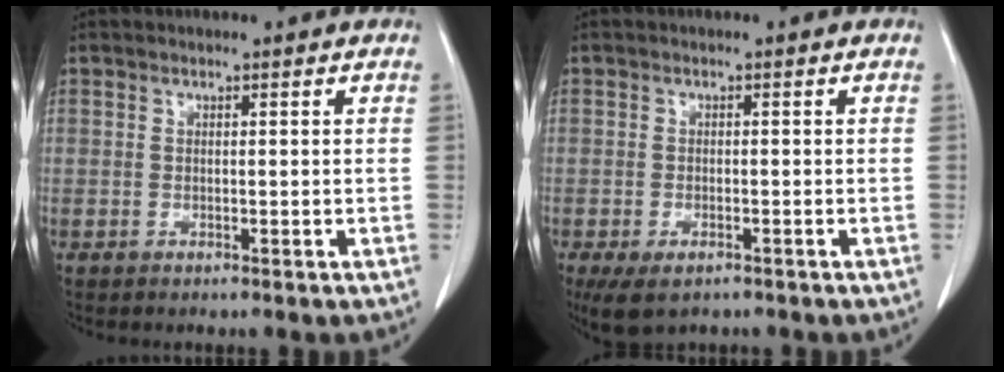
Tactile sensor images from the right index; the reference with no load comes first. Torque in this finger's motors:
{"motor_torque": [0.66, -0.67, 0.20, 0.07]}